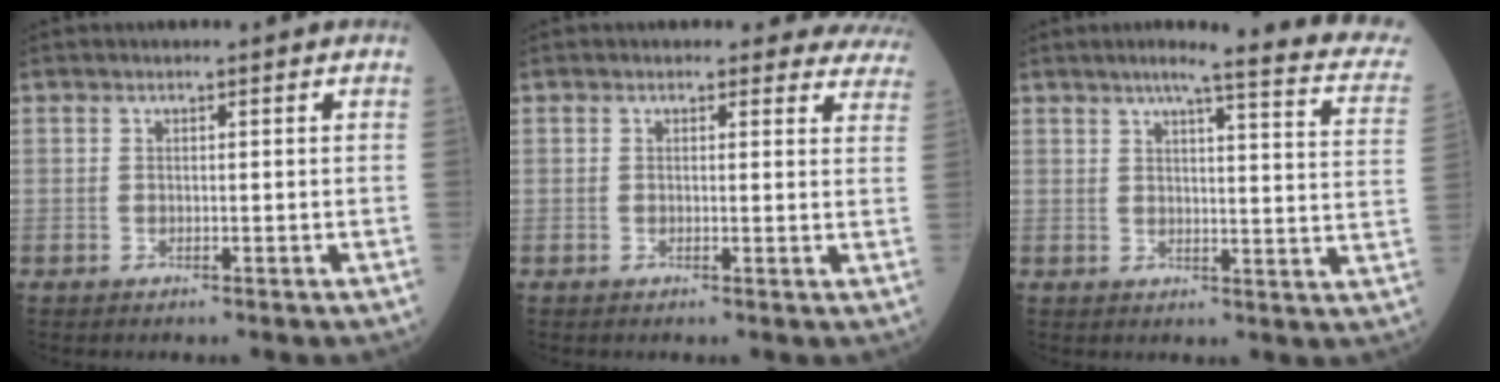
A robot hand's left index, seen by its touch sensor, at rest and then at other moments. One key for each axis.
{"total": 8.2, "fx": 7.6, "fy": 3.0, "fz": 0.0, "tx": 0.057, "ty": -0.015, "tz": 0.037}
{"total": 17.1, "fx": 14.3, "fy": 0.6, "fz": 9.3, "tx": -0.111, "ty": -0.034, "tz": 0.152}